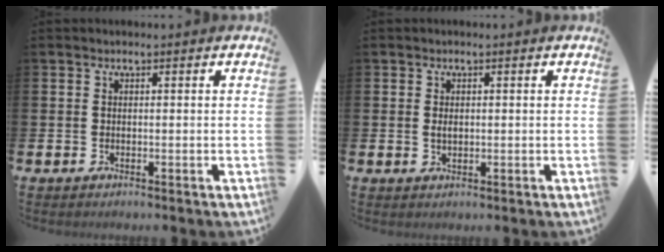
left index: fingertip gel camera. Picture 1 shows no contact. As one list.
[{"total": 1.0, "force": [0.1, 0.6, 0.8], "torque": [-0.004, 0.001, -0.002]}]